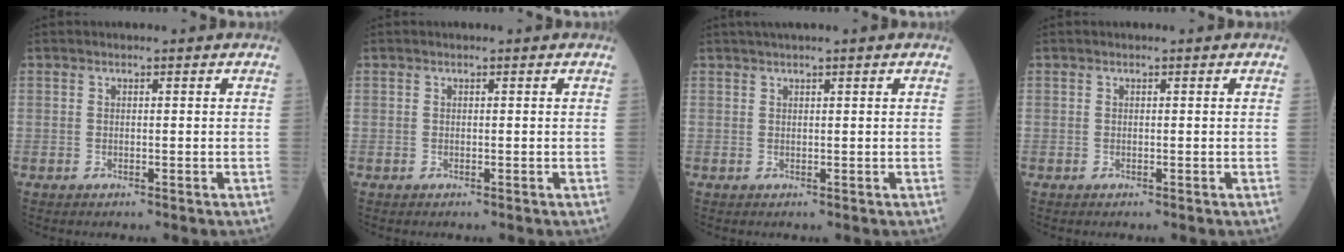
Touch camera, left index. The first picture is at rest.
{"total": 0.0}
{"total": 2.4, "force": [1.8, -0.5, 1.5], "torque": [-0.020, 0.019, 0.035]}
{"total": 0.0}